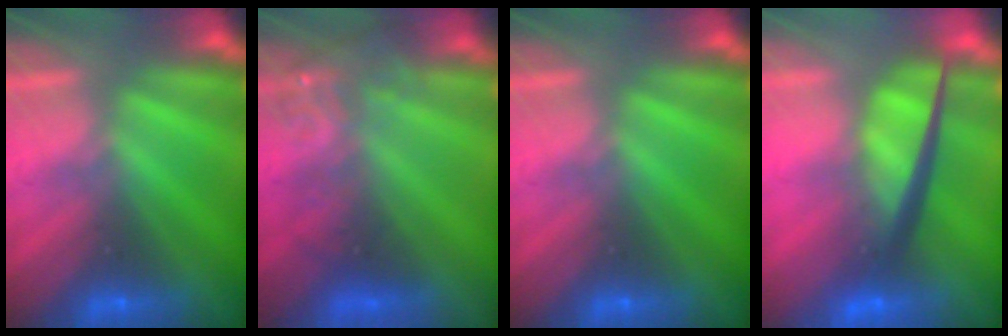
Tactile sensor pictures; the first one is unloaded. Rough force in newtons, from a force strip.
{"total": 3.3}
{"total": 0.0}
{"total": 7.1}